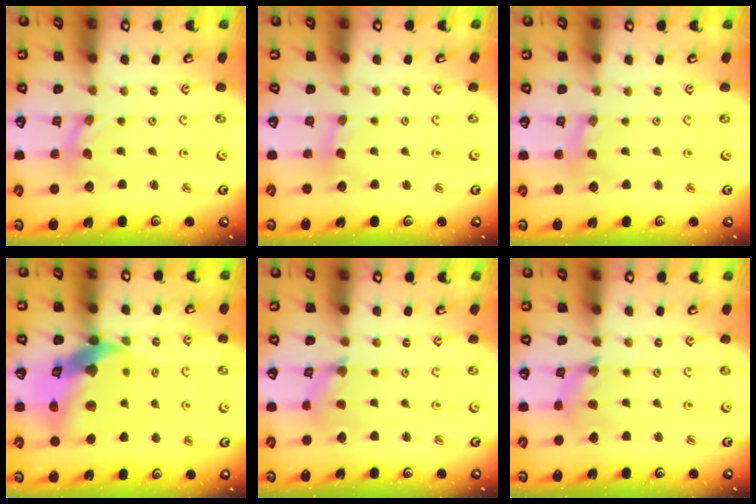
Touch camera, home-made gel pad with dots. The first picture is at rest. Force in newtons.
{"total": 2.0, "press": 1.9, "slide": 0.4}
{"total": 0.6, "press": 0.6, "slide": 0.1}
{"total": 17.0, "press": 16.9, "slide": 2.3}
{"total": 2.8, "press": 2.8, "slide": 0.3}
{"total": 3.8, "press": 3.8, "slide": 0.2}